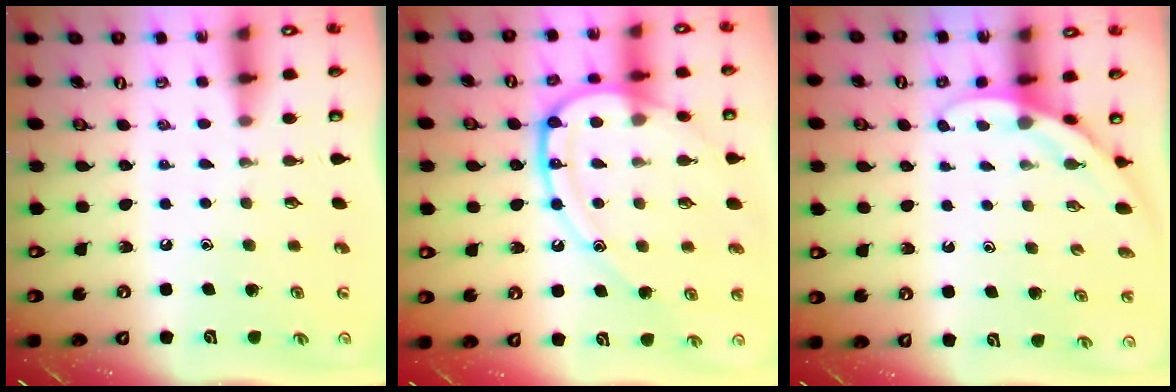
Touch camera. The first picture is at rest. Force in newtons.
{"total": 16.2, "press": 16.1, "slide": 1.5}
{"total": 5.0, "press": 5.0, "slide": 0.4}